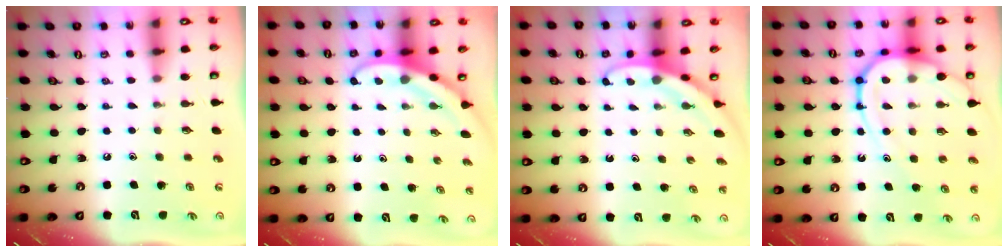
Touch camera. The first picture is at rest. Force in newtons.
{"total": 3.8, "press": 3.7, "slide": 0.3}
{"total": 3.1, "press": 3.1, "slide": 0.1}
{"total": 13.4, "press": 13.3, "slide": 1.3}